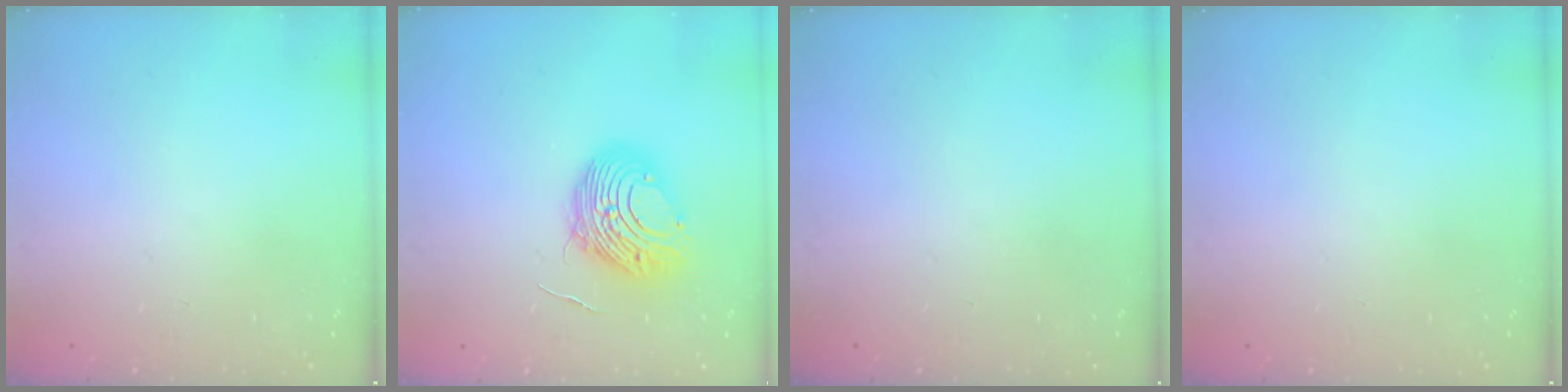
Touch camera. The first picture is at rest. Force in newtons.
{"total": 9.7, "press": 9.7, "slide": 0.8}
{"total": 0.0}
{"total": 0.0}